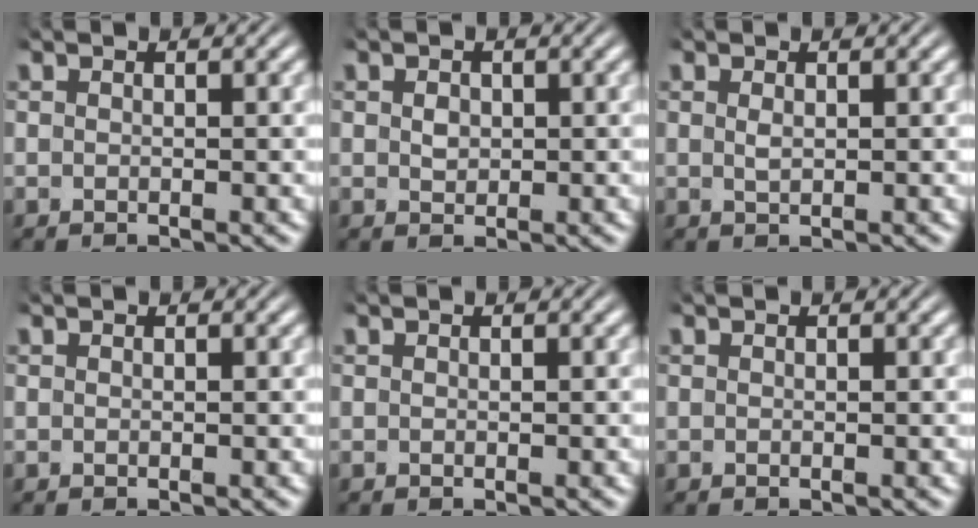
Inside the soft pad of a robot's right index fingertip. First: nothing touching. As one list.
[{"total": 0.7, "force": [0.1, 0.4, 0.5], "torque": [-0.010, -0.006, 0.008]}, {"total": 0.6, "force": [0.1, -0.2, 0.6], "torque": [-0.014, -0.009, 0.011]}, {"total": 0.0}, {"total": 0.0}, {"total": 0.0}]